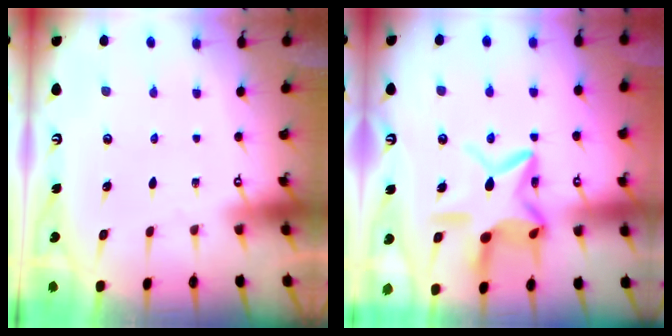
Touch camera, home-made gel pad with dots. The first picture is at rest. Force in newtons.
{"total": 14.7, "press": 14.7, "slide": 1.2}